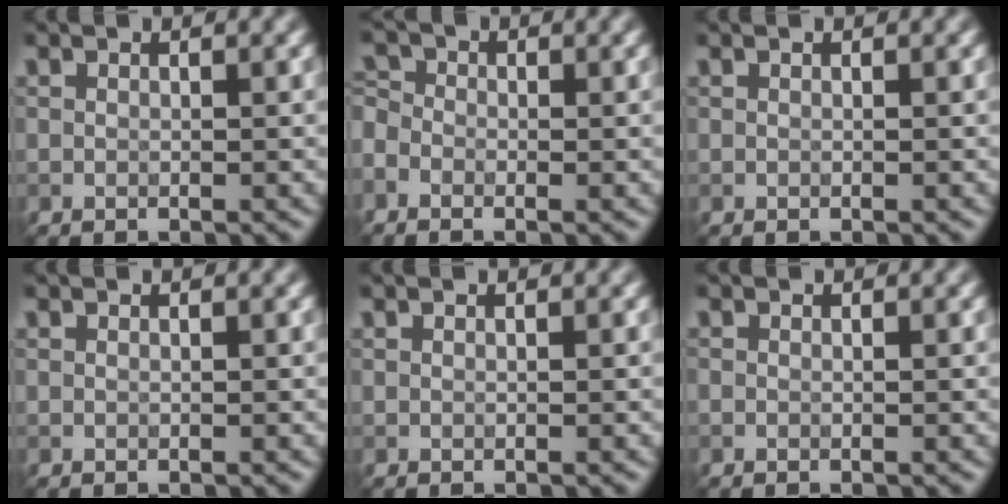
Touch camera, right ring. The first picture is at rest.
{"total": 2.1, "force": [-1.0, 1.5, 1.0], "torque": [-0.020, 0.006, -0.026]}
{"total": 0.0}
{"total": 0.0}
{"total": 0.0}
{"total": 0.0}